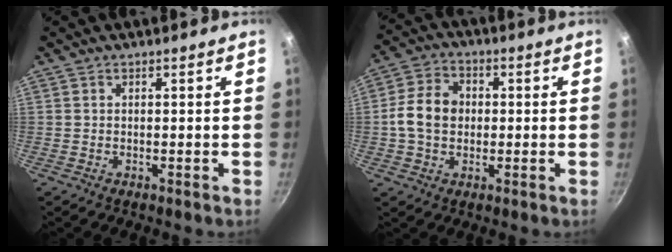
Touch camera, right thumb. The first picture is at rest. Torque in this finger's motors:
{"motor_torque": [-0.32, 0.93, 1.35, -0.48, 0.23]}